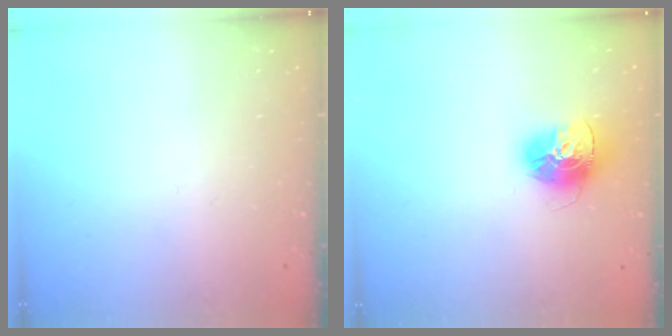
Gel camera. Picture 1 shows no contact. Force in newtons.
{"total": 14.6, "press": 14.6, "slide": 1.5}